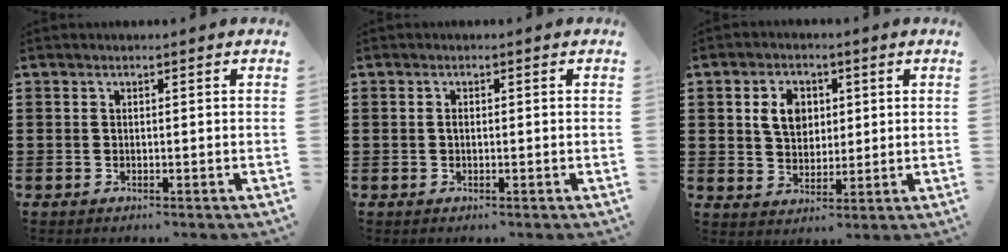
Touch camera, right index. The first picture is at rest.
{"total": 0.7, "force": [-0.1, 0.4, 0.6], "torque": [-0.014, -0.001, -0.001]}
{"total": 5.5, "force": [1.5, 4.2, 3.3], "torque": [-0.071, 0.013, 0.024]}